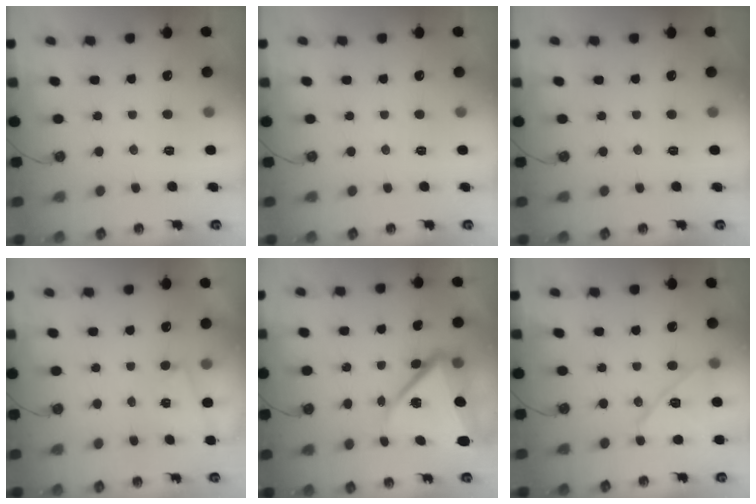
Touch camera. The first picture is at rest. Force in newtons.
{"total": 0.0}
{"total": 0.0}
{"total": 1.7, "press": 1.3, "slide": 1.0}
{"total": 13.1, "press": 12.9, "slide": 1.8}
{"total": 13.2, "press": 13.2, "slide": 0.6}